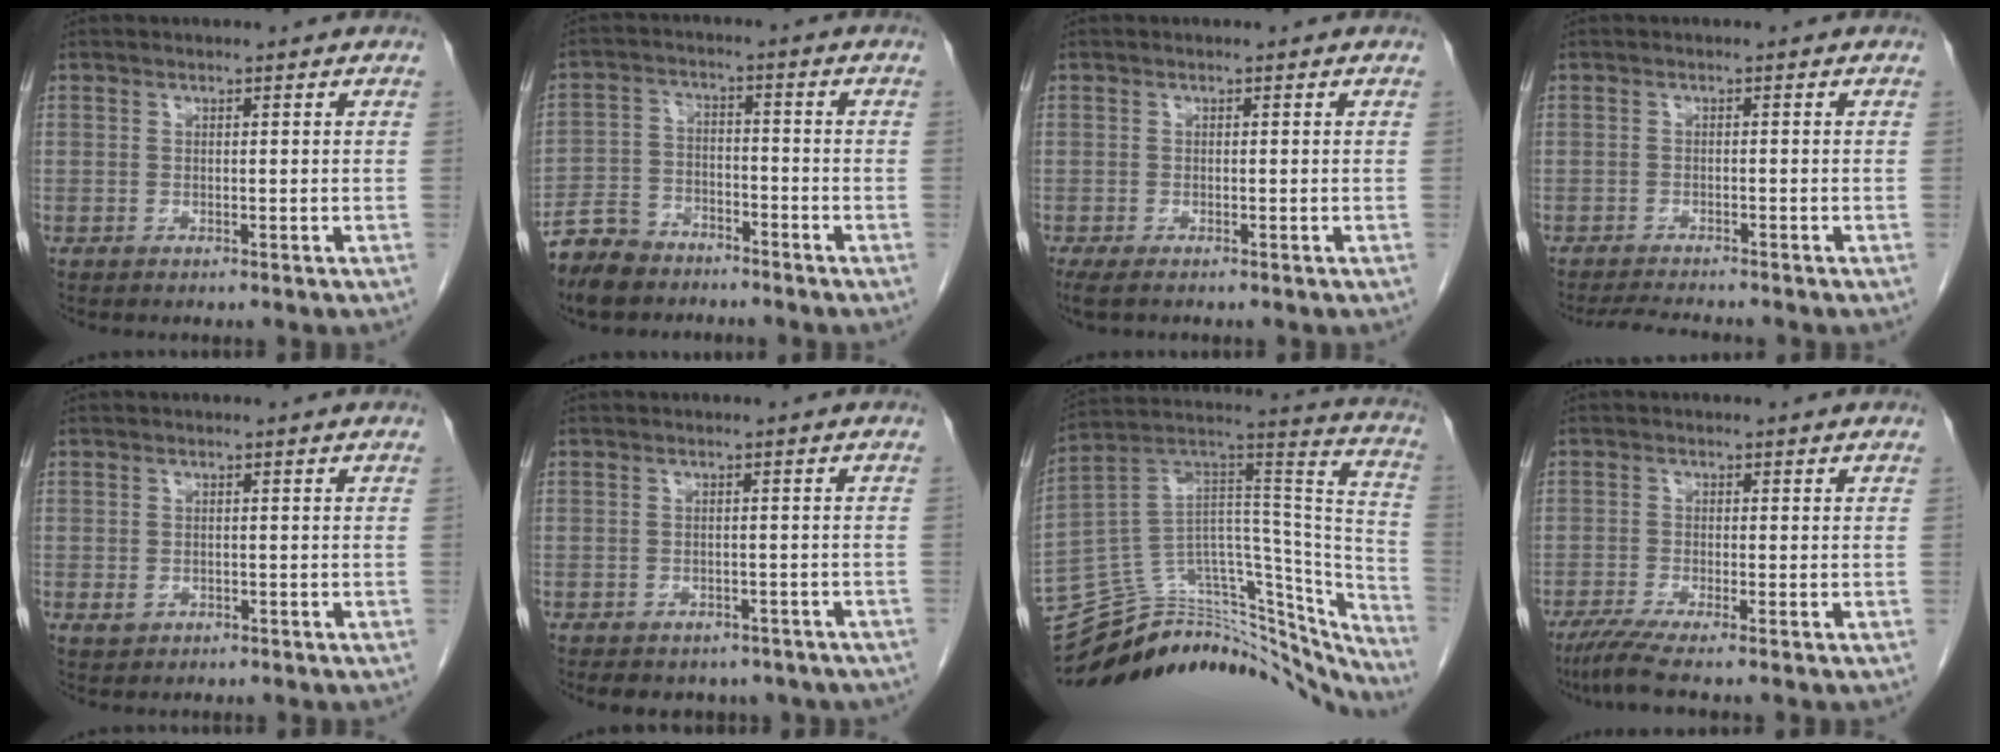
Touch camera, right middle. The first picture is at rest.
{"total": 7.8, "force": [-6.5, 3.8, 2.3], "torque": [-0.057, -0.009, -0.124]}
{"total": 2.5, "force": [-1.9, 0.6, 1.5], "torque": [-0.028, -0.011, -0.030]}
{"total": 4.2, "force": [-3.9, -0.2, 1.3], "torque": [-0.025, -0.019, -0.065]}
{"total": 1.3, "force": [-0.3, 1.1, 0.7], "torque": [-0.011, 0.001, 0.002]}
{"total": 10.1, "force": [-7.9, 5.4, 3.2], "torque": [-0.046, 0.000, -0.081]}
{"total": 33.6, "force": [-30.5, 9.6, 10.1], "torque": [-0.115, 0.047, -0.416]}
{"total": 4.1, "force": [-2.9, -0.5, 2.8], "torque": [-0.056, -0.014, -0.060]}